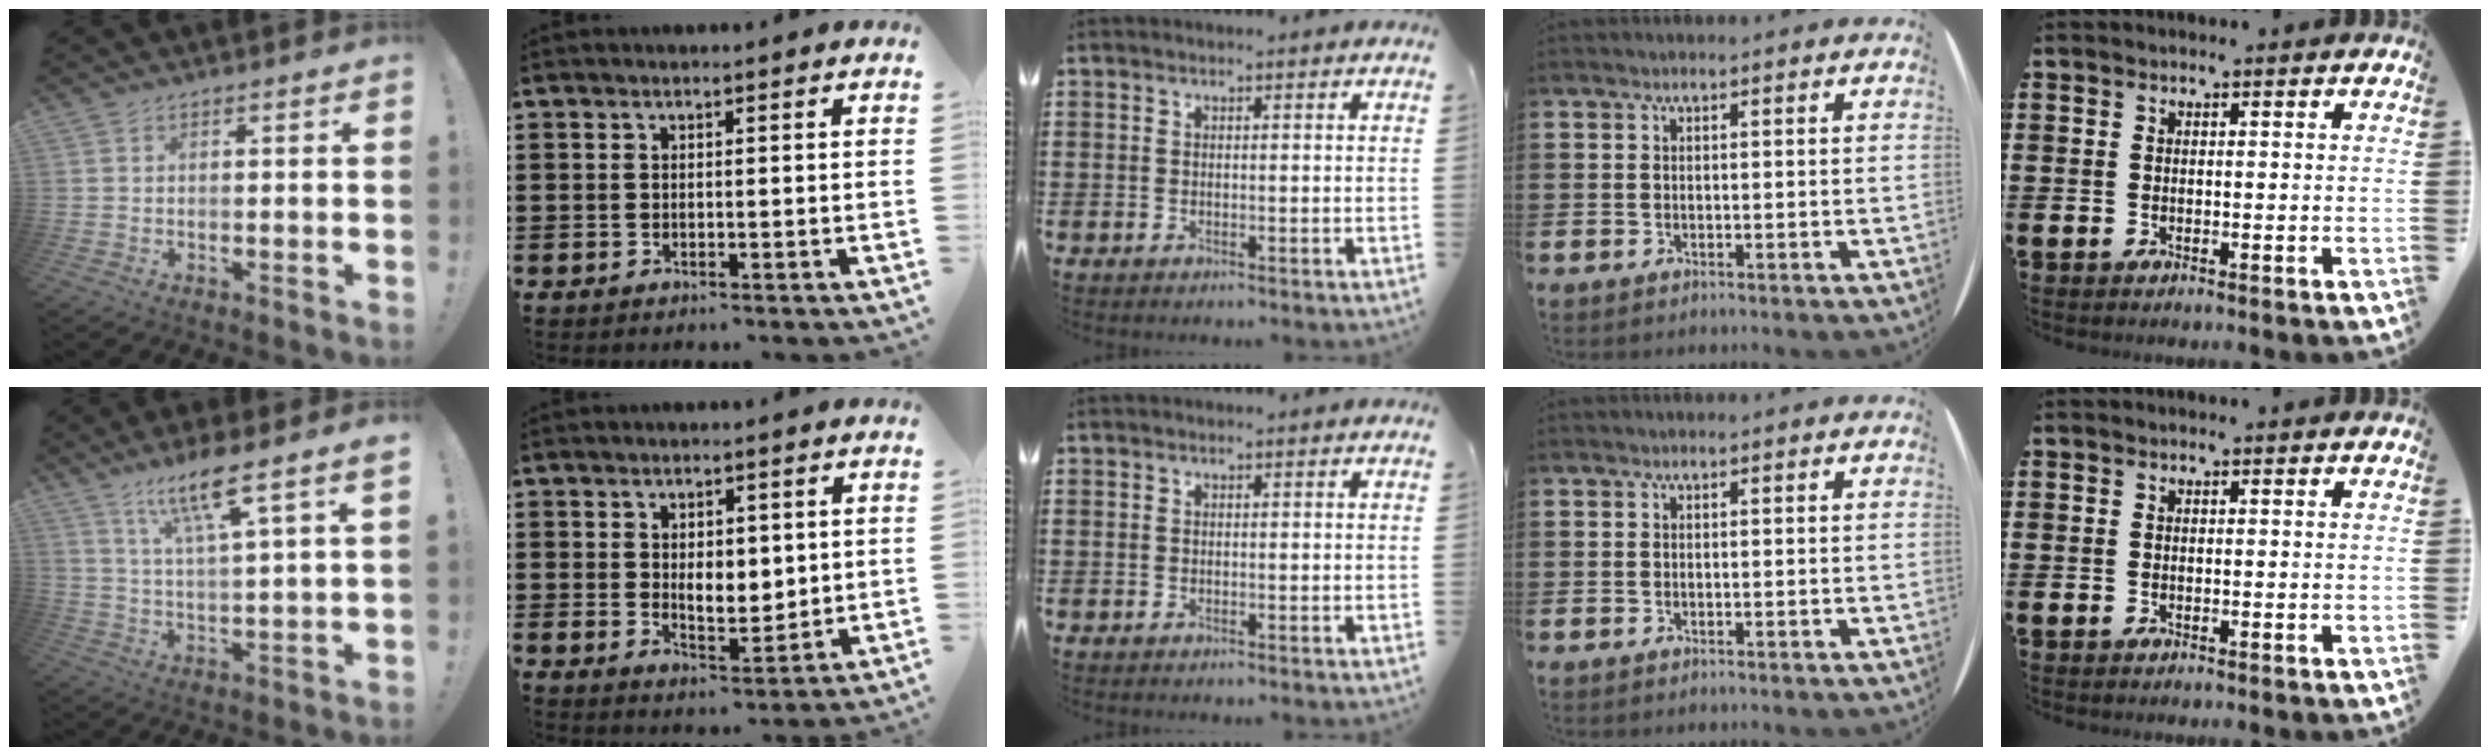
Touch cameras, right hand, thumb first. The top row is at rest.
{"thumb": {"total": 11.5, "force": [7.8, 0.4, 8.4], "torque": [-0.144, -0.039, 0.120]}, "index": {"total": 4.2, "force": [1.5, 2.8, 2.6], "torque": [-0.045, 0.003, 0.023]}}